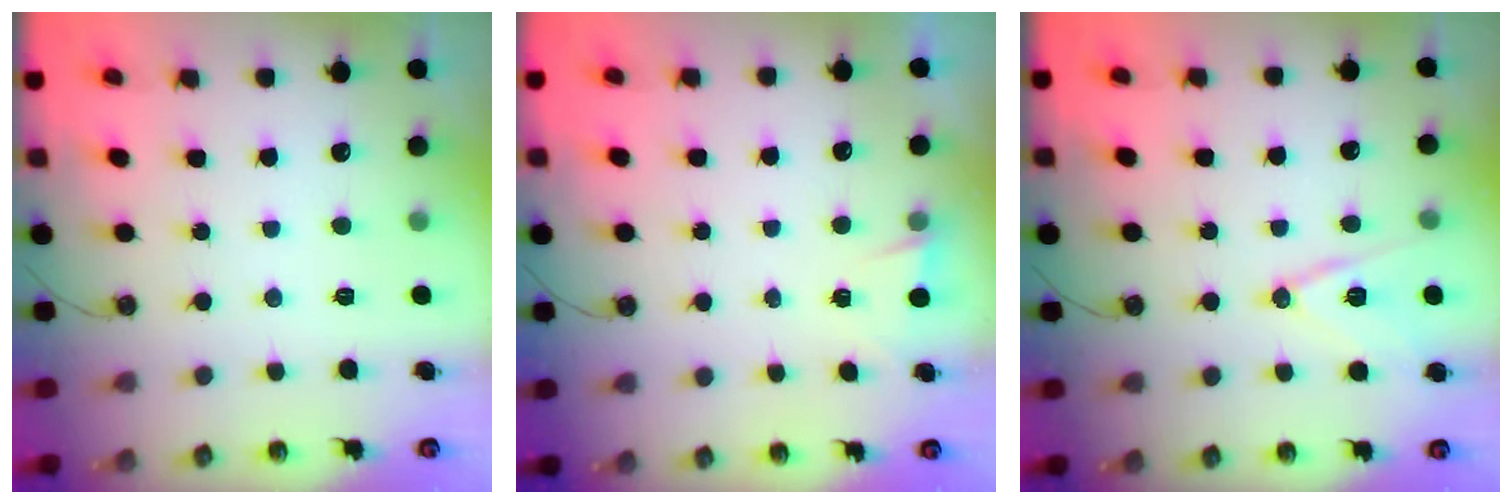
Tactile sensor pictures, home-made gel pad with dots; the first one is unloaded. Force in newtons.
{"total": 1.5, "press": 0.9, "slide": 1.2}
{"total": 11.3, "press": 10.7, "slide": 3.3}